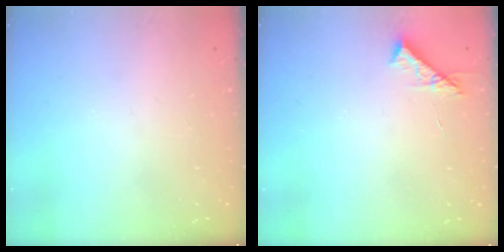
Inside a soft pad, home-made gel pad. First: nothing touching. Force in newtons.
{"total": 6.0, "press": 6.0, "slide": 0.5}